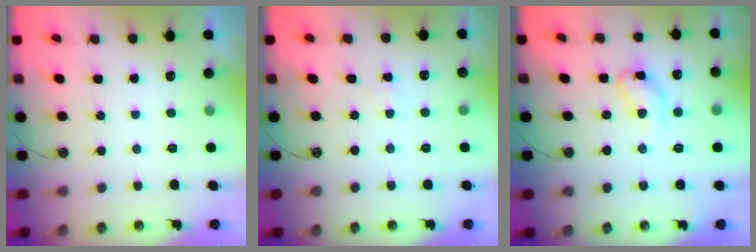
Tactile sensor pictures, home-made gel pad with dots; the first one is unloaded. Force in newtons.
{"total": 1.6, "press": 1.6, "slide": 0.3}
{"total": 11.7, "press": 11.7, "slide": 0.8}